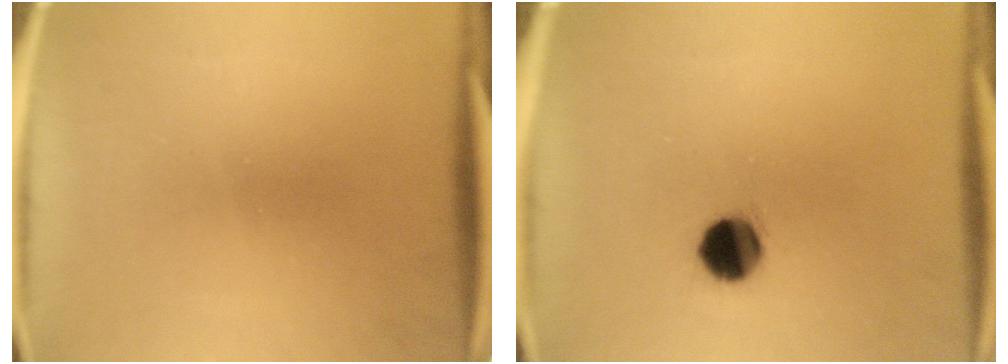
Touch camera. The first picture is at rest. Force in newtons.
{"total": 7.6}